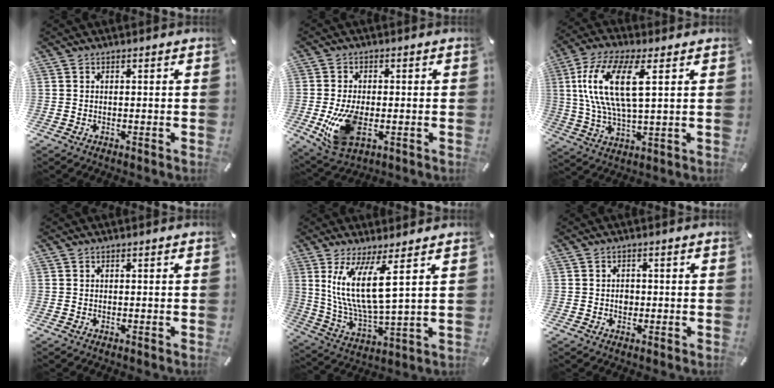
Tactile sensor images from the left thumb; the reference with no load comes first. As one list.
[{"total": 10.8, "force": [-1.6, 6.3, 8.7], "torque": [-0.182, -0.019, -0.026]}, {"total": 15.3, "force": [4.8, 5.6, 13.4], "torque": [-0.296, -0.003, 0.078]}, {"total": 0.0}, {"total": 13.2, "force": [5.3, 2.7, 11.8], "torque": [-0.268, -0.025, 0.090]}, {"total": 1.9, "force": [-0.2, 1.6, 1.0], "torque": [-0.013, 0.002, -0.006]}]